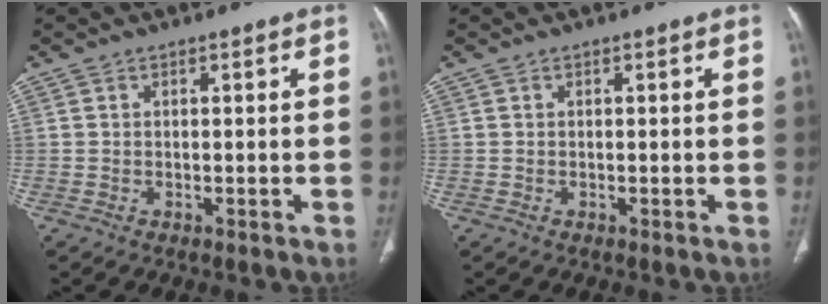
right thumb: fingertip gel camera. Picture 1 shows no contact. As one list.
[{"total": 0.0}]